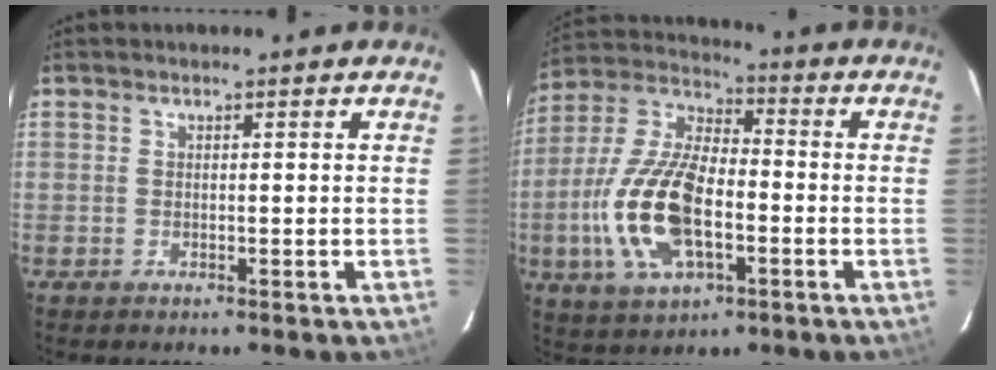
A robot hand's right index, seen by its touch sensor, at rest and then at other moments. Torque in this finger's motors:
{"motor_torque": [2.14, 0.00, 1.05, 0.20]}